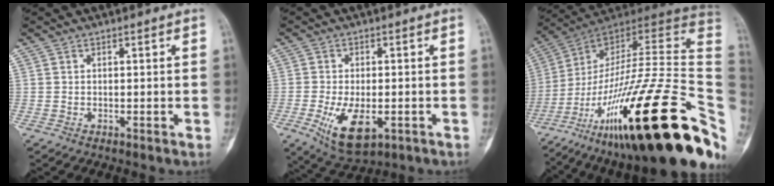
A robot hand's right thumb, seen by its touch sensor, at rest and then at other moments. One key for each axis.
{"total": 9.7, "fx": -3.2, "fy": 4.7, "fz": 7.9, "tx": -0.132, "ty": -0.009, "tz": -0.043}
{"total": 38.1, "fx": -14.6, "fy": 8.6, "fz": 34.1, "tx": -0.471, "ty": 0.067, "tz": -0.240}